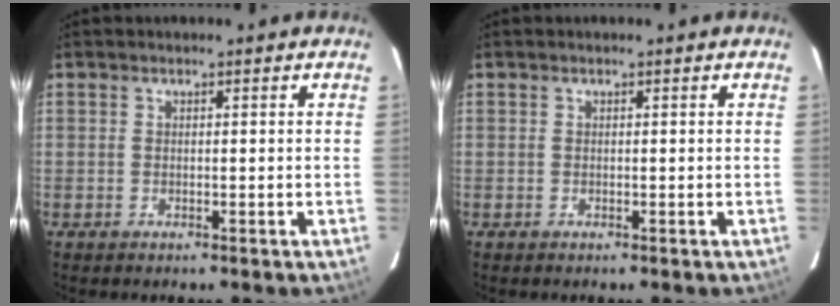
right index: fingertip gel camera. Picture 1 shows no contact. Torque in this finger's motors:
{"motor_torque": [0.00, 0.00, 0.00, 0.01]}